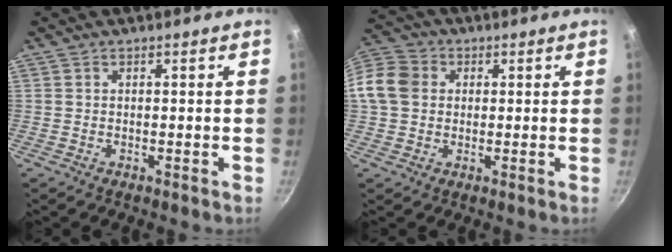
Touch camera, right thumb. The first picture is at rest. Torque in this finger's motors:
{"motor_torque": [-0.01, 0.02, 0.39, -0.52, 0.08]}